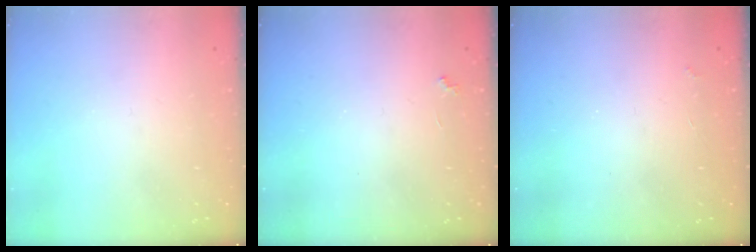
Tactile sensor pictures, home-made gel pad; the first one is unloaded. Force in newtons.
{"total": 2.3, "press": 2.3, "slide": 0.4}
{"total": 2.9, "press": 2.9, "slide": 0.5}